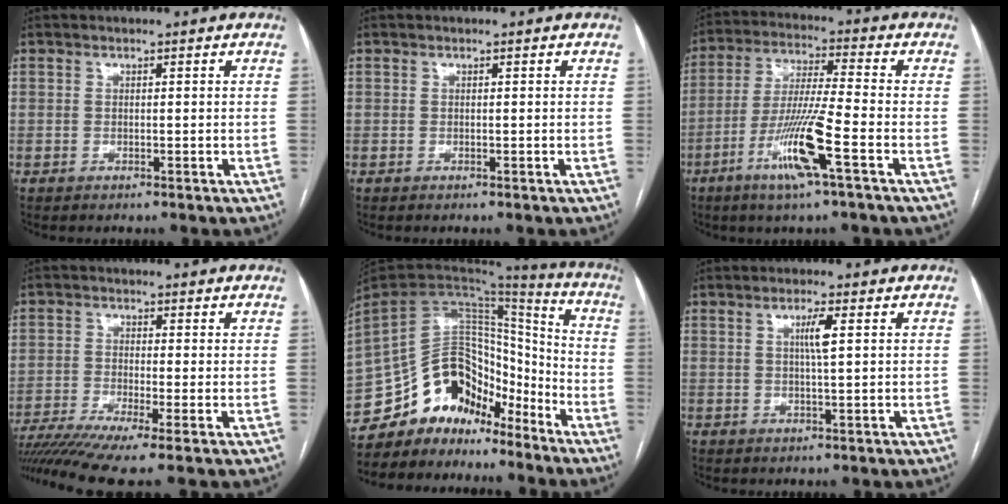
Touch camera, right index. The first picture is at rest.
{"total": 0.0}
{"total": 11.7, "force": [-5.2, -0.5, 10.5], "torque": [-0.207, -0.017, -0.102]}
{"total": 11.3, "force": [-8.5, -0.1, 7.4], "torque": [-0.131, -0.015, -0.143]}
{"total": 15.0, "force": [-12.3, 7.3, 4.8], "torque": [-0.077, 0.074, -0.214]}
{"total": 3.2, "force": [0.9, -0.1, 3.1], "torque": [-0.056, -0.002, 0.015]}